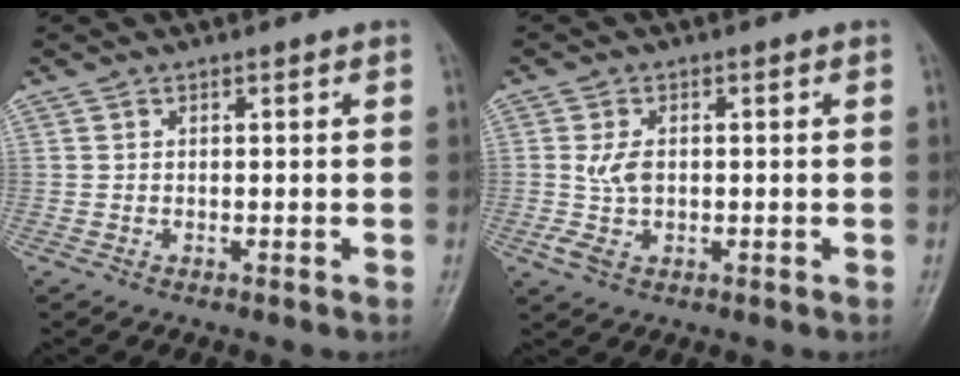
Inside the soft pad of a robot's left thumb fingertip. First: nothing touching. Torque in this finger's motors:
{"motor_torque": [-0.02, 0.29, 0.16, 0.02, 0.07]}